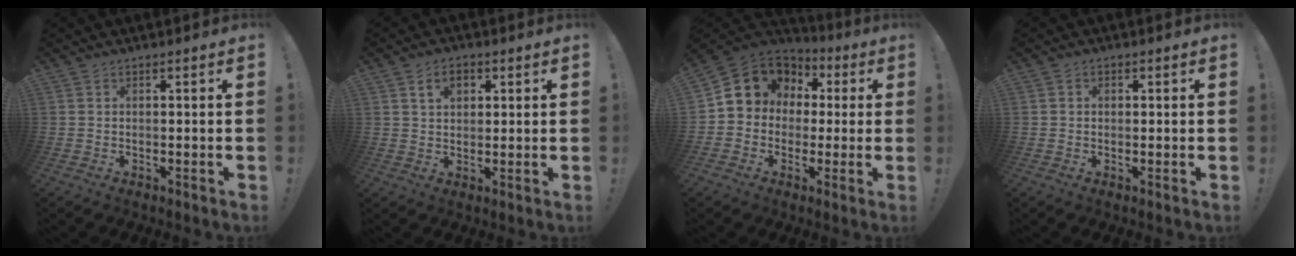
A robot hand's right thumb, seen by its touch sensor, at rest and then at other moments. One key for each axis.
{"total": 5.6, "fx": 2.2, "fy": 3.8, "fz": 3.4, "tx": -0.050, "ty": 0.003, "tz": 0.038}
{"total": 9.2, "fx": 2.2, "fy": 8.4, "fz": 2.9, "tx": -0.039, "ty": -0.016, "tz": 0.051}
{"total": 1.1, "fx": -0.2, "fy": 1.0, "fz": 0.4, "tx": -0.003, "ty": 0.002, "tz": -0.005}